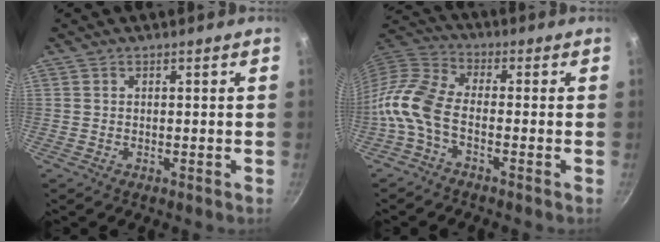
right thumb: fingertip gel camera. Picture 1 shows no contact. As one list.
[{"total": 8.6, "force": [-3.4, 4.4, 6.5], "torque": [-0.147, 0.037, -0.088]}]